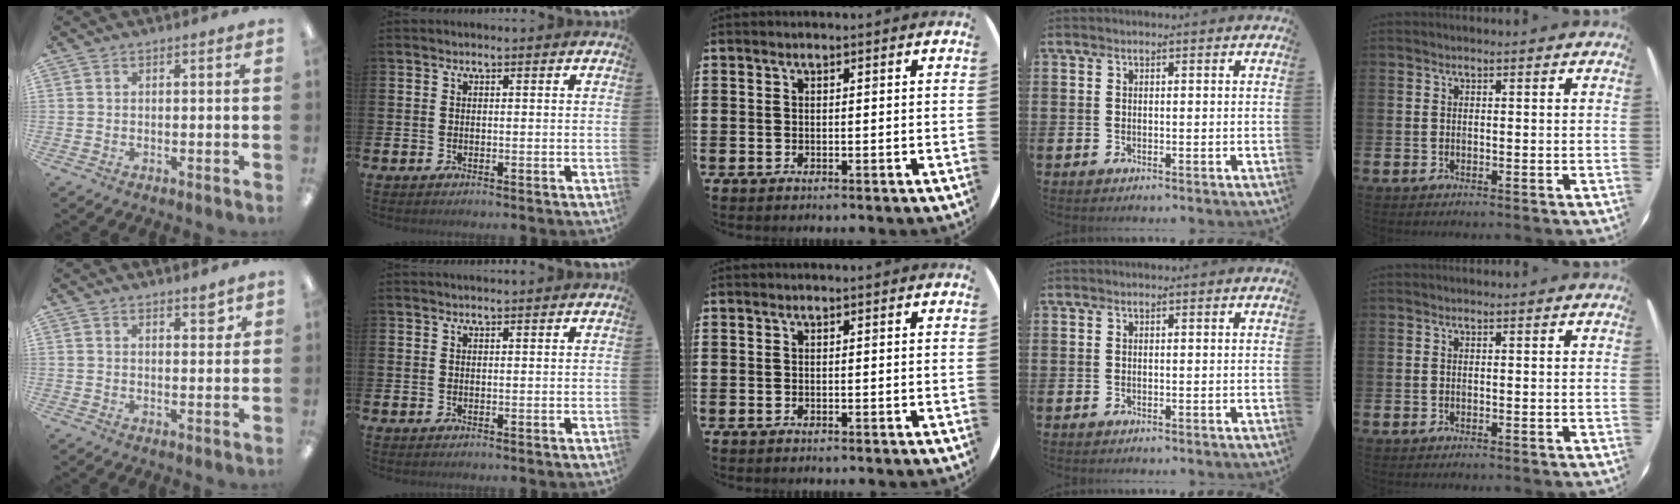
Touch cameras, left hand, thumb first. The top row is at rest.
{"thumb": {"total": 3.1, "force": [2.4, 1.2, 1.5], "torque": [-0.008, -0.013, 0.038]}, "index": {"total": 0.7, "force": [0.7, -0.1, 0.0], "torque": [0.000, 0.000, 0.012]}}